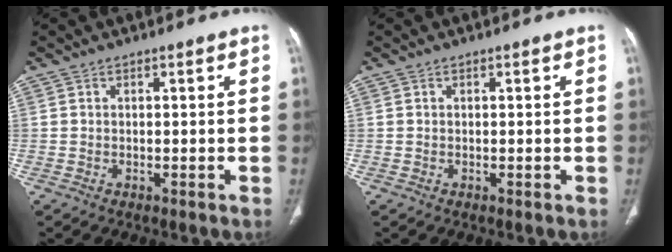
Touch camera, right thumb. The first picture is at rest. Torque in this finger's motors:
{"motor_torque": [0.07, 0.02, 0.02, -0.10, 0.01]}